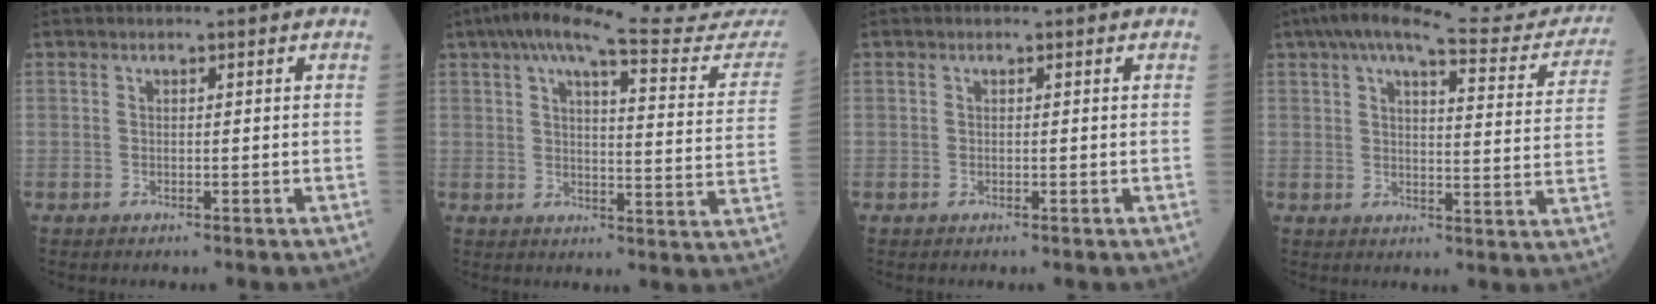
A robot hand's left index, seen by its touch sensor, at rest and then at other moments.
{"total": 21.1, "force": [19.3, 0.0, 8.4], "torque": [-0.120, -0.051, 0.234]}
{"total": 0.0}
{"total": 21.3, "force": [18.8, 3.4, 9.5], "torque": [-0.128, -0.010, 0.223]}